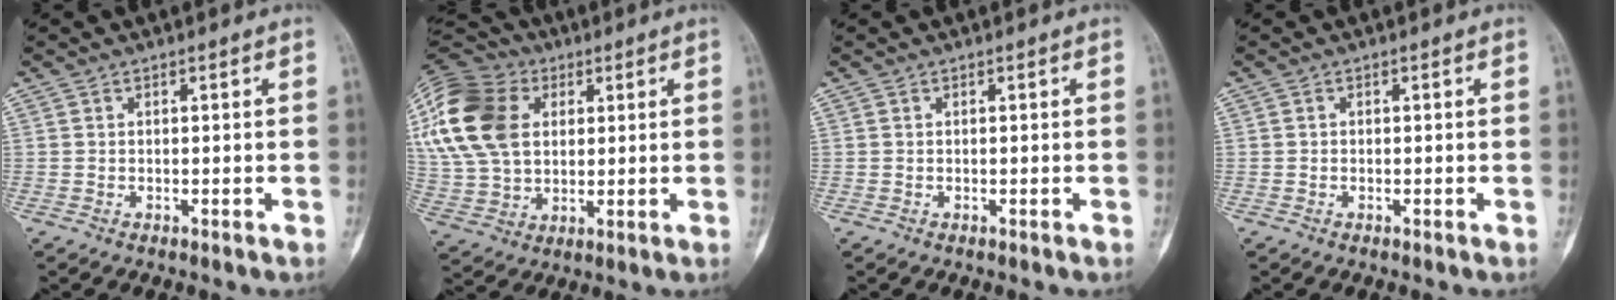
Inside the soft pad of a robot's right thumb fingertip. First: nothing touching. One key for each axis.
{"total": 22.6, "fx": 6.3, "fy": 16.3, "fz": 14.4, "tx": -0.313, "ty": 0.027, "tz": 0.117}
{"total": 0.0}
{"total": 0.0}